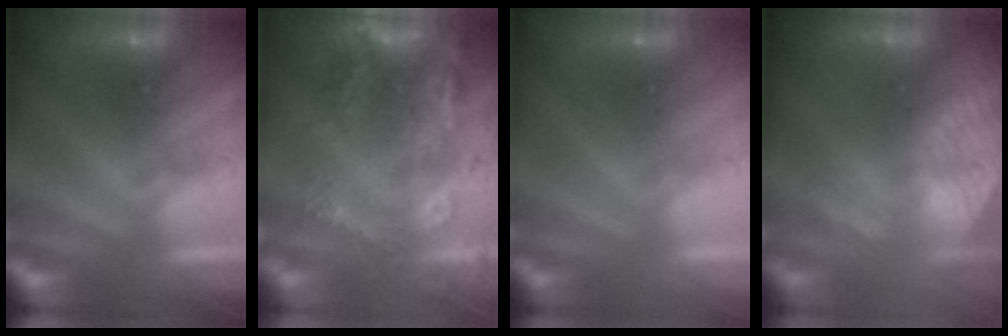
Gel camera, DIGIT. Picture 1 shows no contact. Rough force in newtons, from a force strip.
{"total": 6.9}
{"total": 2.8}
{"total": 3.7}